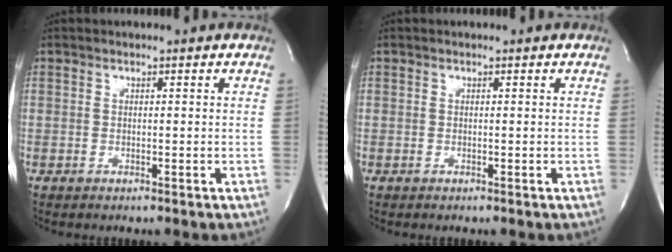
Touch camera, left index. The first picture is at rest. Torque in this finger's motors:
{"motor_torque": [0.00, 0.00, -0.03, 0.00]}